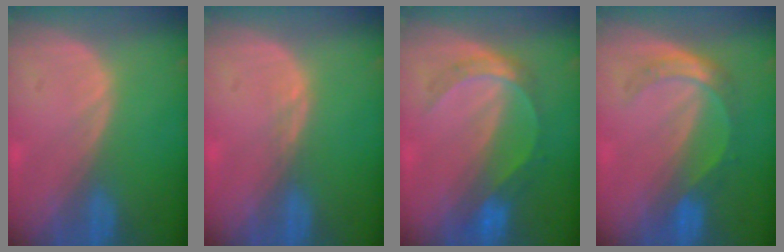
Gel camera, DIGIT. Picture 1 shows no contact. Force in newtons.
{"total": 1.0, "press": 0.8, "slide": 0.7}
{"total": 5.8, "press": 5.1, "slide": 2.7}
{"total": 5.4, "press": 4.7, "slide": 2.6}